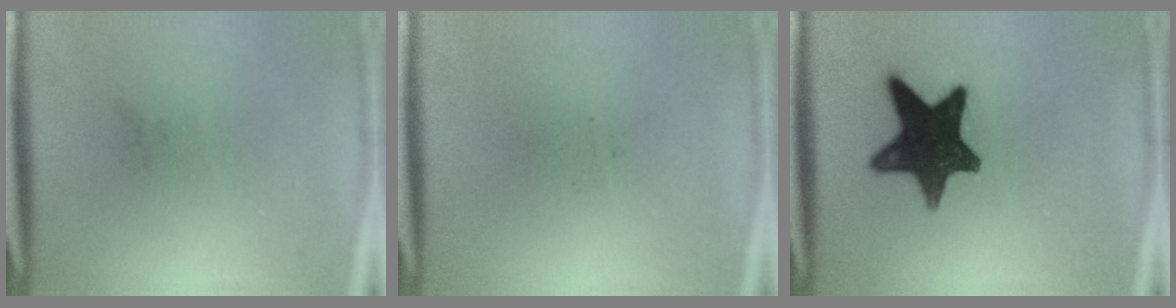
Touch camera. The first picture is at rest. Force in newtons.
{"total": 0.0}
{"total": 14.8}